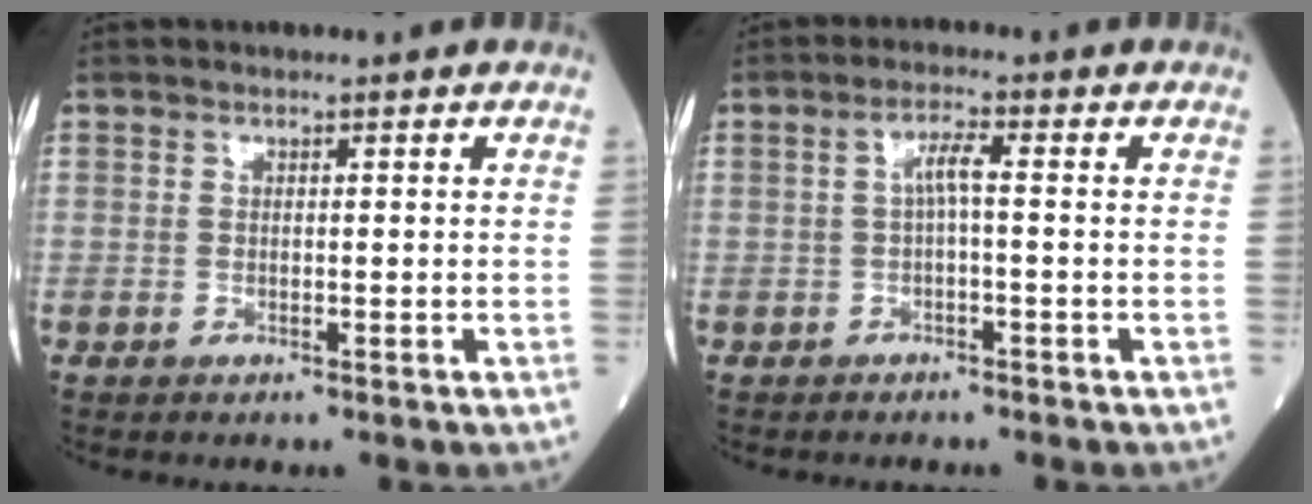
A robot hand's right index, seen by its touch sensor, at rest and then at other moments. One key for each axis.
{"total": 2.6, "fx": 0.1, "fy": 0.2, "fz": 2.6, "tx": -0.054, "ty": 0.009, "tz": 0.001}